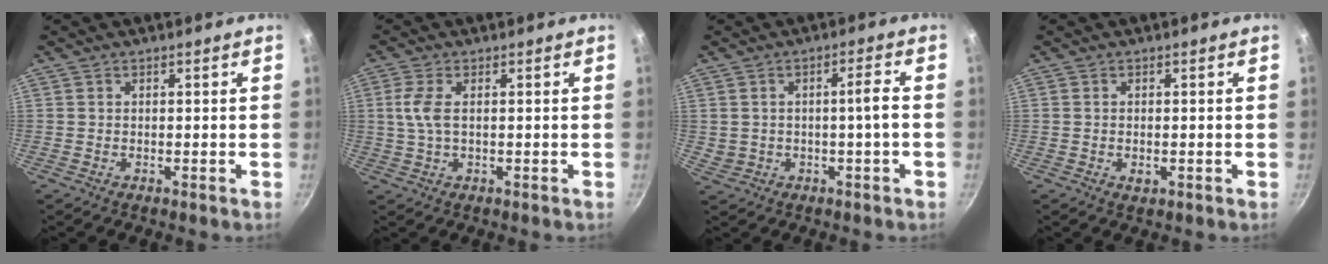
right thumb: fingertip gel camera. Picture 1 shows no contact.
{"total": 4.4, "force": [0.6, 1.9, 3.9], "torque": [-0.093, 0.004, 0.011]}
{"total": 4.8, "force": [-0.3, 1.4, 4.6], "torque": [-0.075, 0.020, 0.011]}
{"total": 1.6, "force": [-0.4, 0.9, 1.3], "torque": [-0.021, -0.001, -0.005]}